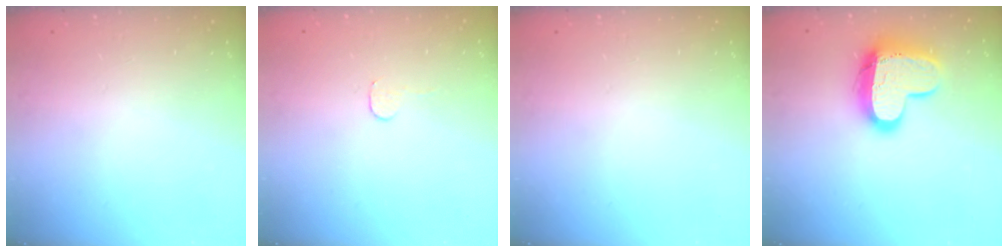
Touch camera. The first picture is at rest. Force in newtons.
{"total": 2.8, "press": 2.8, "slide": 0.2}
{"total": 0.0}
{"total": 15.1, "press": 15.0, "slide": 1.2}